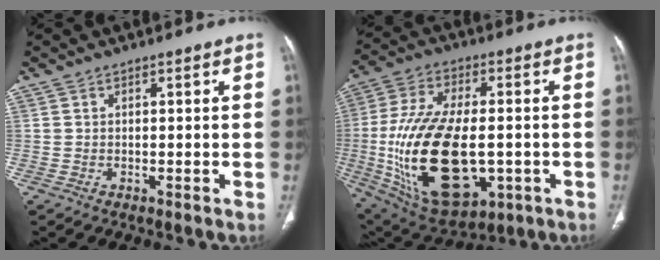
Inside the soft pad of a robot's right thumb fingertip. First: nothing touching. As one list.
[{"total": 26.4, "force": [-3.8, 13.9, 22.1], "torque": [-0.436, -0.007, -0.036]}]